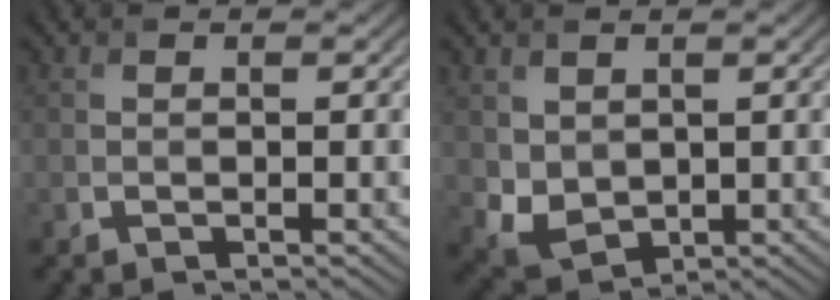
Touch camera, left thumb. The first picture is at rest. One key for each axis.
{"total": 4.3, "fx": 1.2, "fy": 3.5, "fz": 2.3, "tx": -0.068, "ty": -0.015, "tz": 0.030}